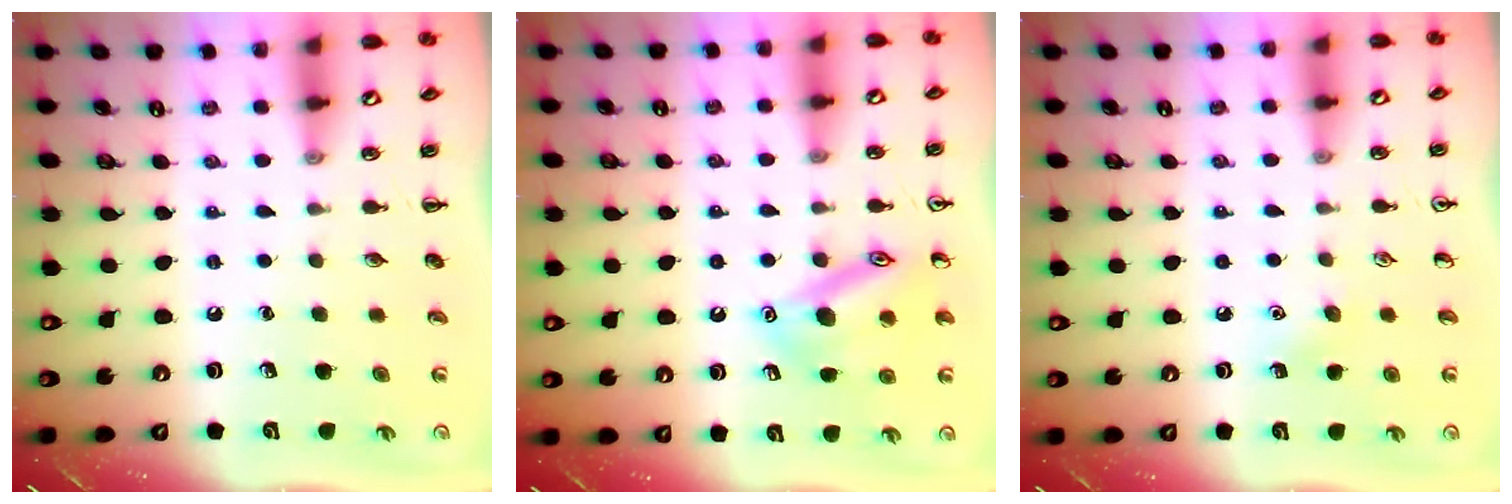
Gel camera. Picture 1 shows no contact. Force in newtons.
{"total": 15.5, "press": 15.4, "slide": 1.4}
{"total": 4.0, "press": 3.9, "slide": 1.1}